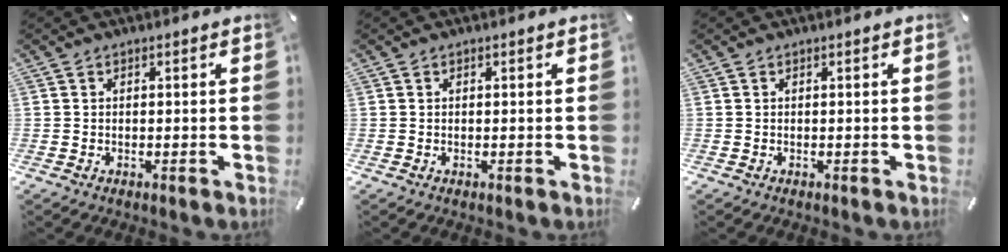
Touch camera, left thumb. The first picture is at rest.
{"total": 0.0}
{"total": 0.0}